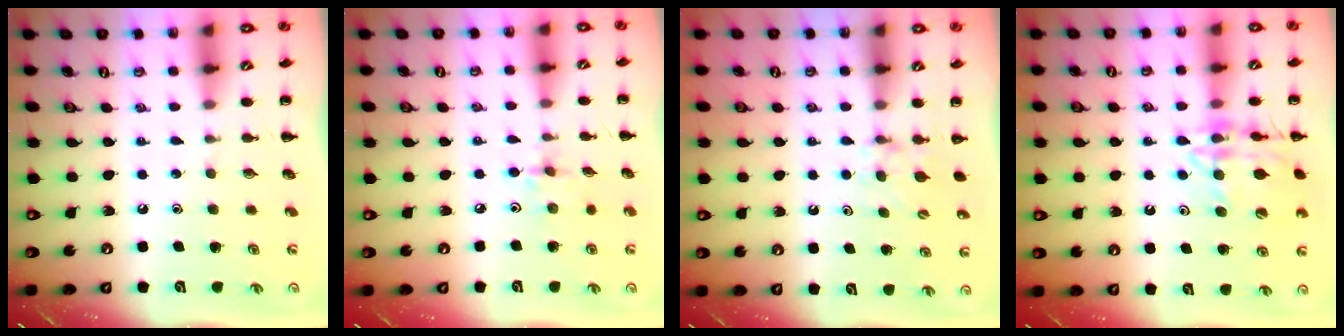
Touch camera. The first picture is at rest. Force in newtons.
{"total": 2.4, "press": 2.4, "slide": 0.5}
{"total": 5.2, "press": 4.9, "slide": 1.4}
{"total": 13.9, "press": 13.8, "slide": 1.9}